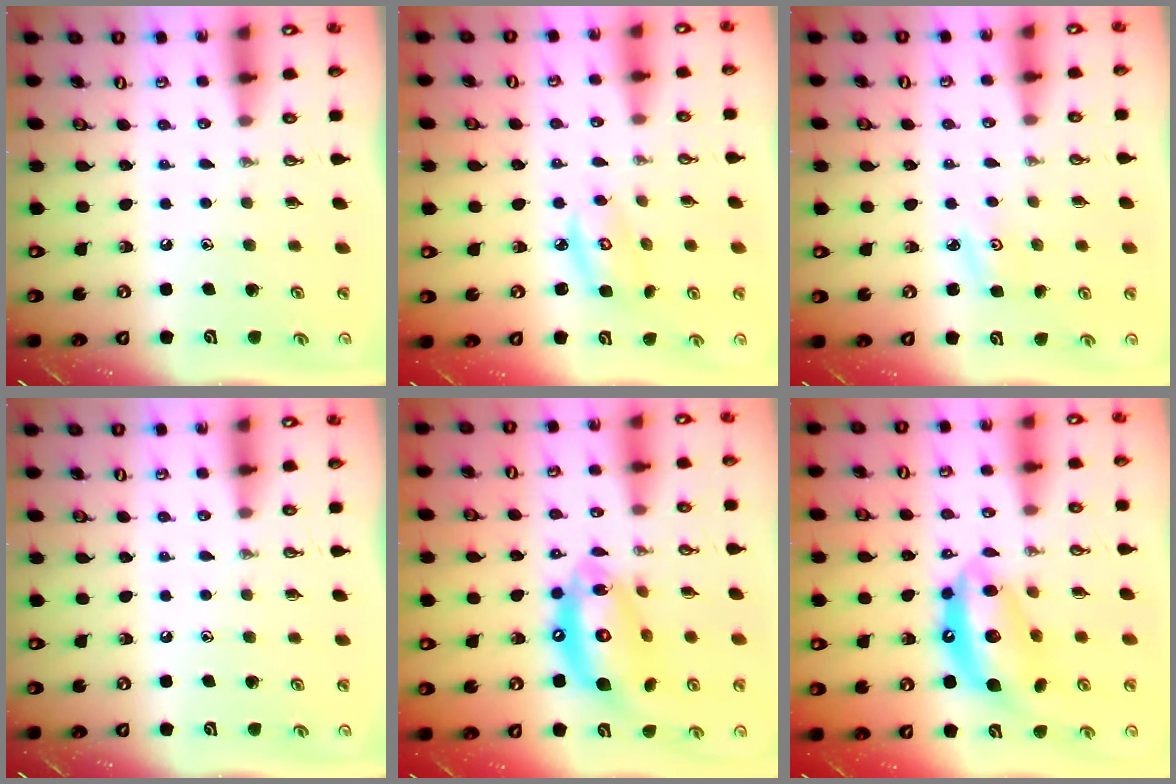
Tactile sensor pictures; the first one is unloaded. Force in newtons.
{"total": 4.4, "press": 4.4, "slide": 0.2}
{"total": 2.9, "press": 2.9, "slide": 0.5}
{"total": 0.0}
{"total": 16.7, "press": 16.6, "slide": 1.6}
{"total": 14.5, "press": 14.5, "slide": 1.4}